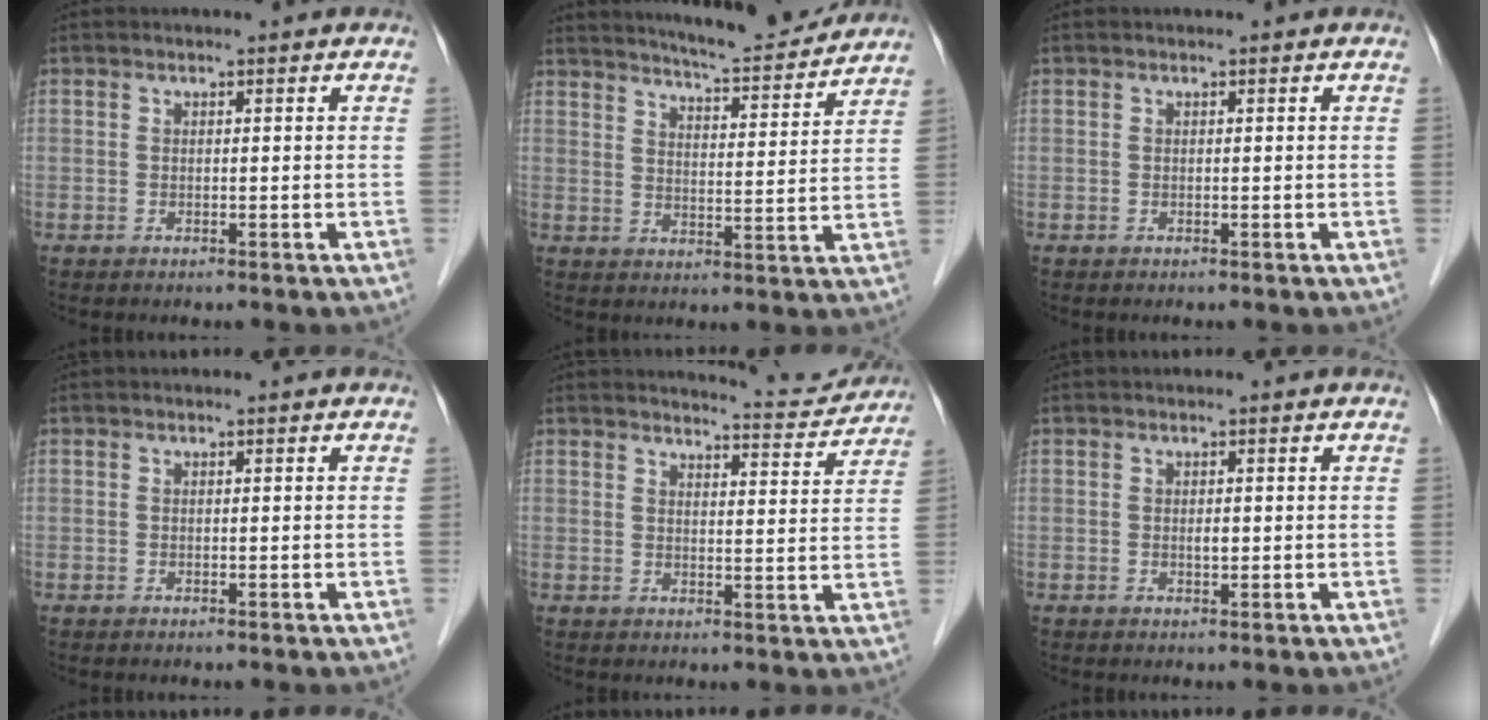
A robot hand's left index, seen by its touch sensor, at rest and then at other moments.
{"total": 12.8, "force": [12.1, 0.7, 4.1], "torque": [-0.066, -0.004, 0.167]}
{"total": 0.0}
{"total": 0.0}
{"total": 6.8, "force": [6.8, 0.0, -0.2], "torque": [-0.006, -0.016, 0.079]}
{"total": 0.8, "force": [0.1, 0.3, 0.7], "torque": [-0.012, -0.001, 0.002]}